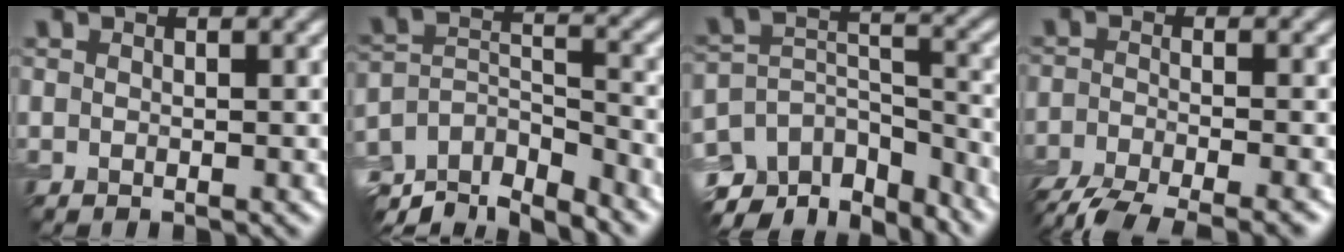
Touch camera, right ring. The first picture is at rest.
{"total": 7.2, "force": [-5.5, 2.7, 3.9], "torque": [-0.076, -0.005, -0.093]}
{"total": 7.5, "force": [-5.7, 4.0, 2.8], "torque": [-0.050, 0.013, -0.088]}
{"total": 8.1, "force": [-6.8, 2.1, 3.8], "torque": [-0.069, -0.024, -0.104]}